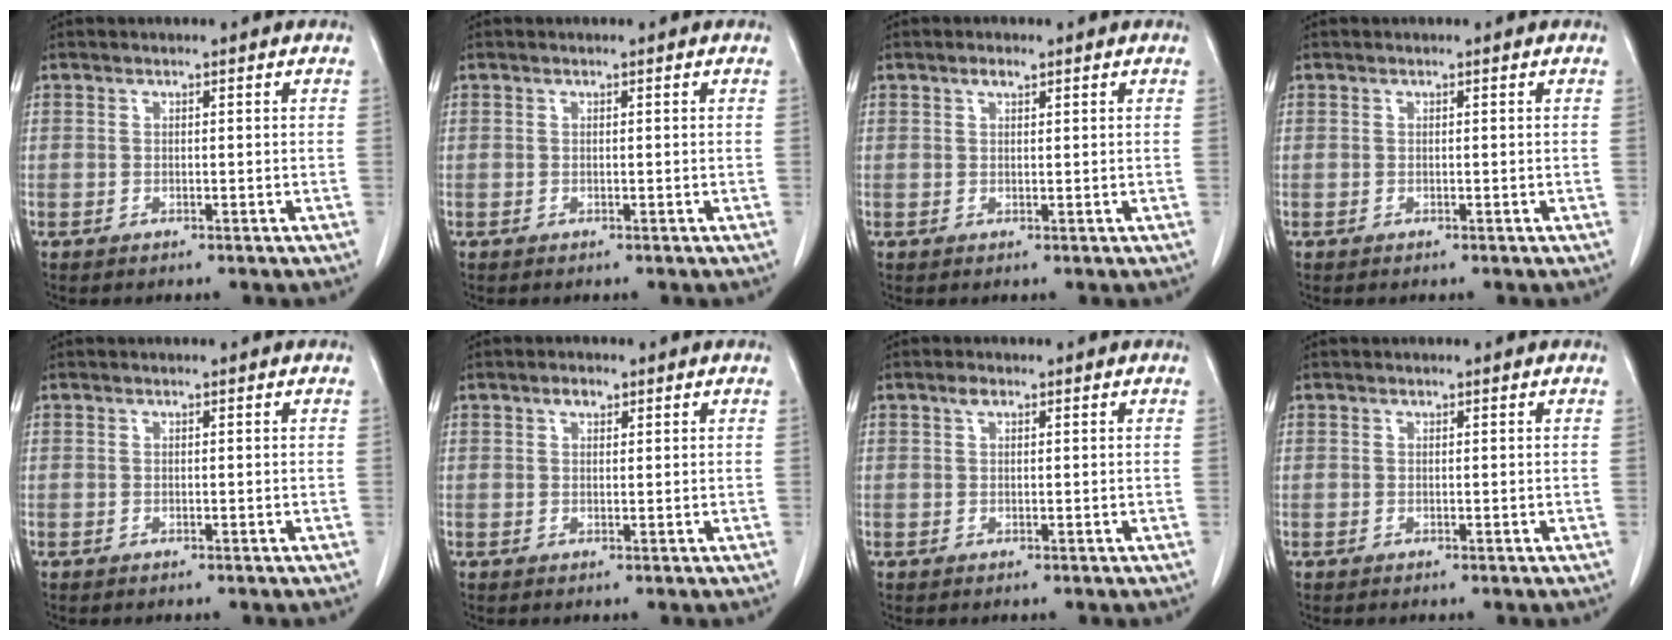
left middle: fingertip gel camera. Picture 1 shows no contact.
{"total": 0.0}
{"total": 1.3, "force": [0.9, 0.4, 0.9], "torque": [-0.018, 0.002, 0.017]}
{"total": 0.0}
{"total": 0.0}
{"total": 1.7, "force": [1.0, 0.8, 1.0], "torque": [-0.020, 0.004, 0.017]}
{"total": 1.2, "force": [0.7, 0.5, 0.8], "torque": [-0.016, 0.006, 0.011]}
{"total": 0.0}